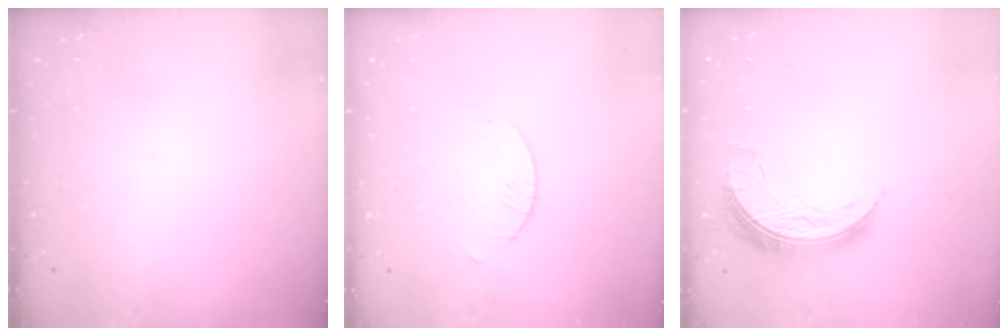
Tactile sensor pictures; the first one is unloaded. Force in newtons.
{"total": 2.1, "press": 2.1, "slide": 0.3}
{"total": 7.7, "press": 7.7, "slide": 0.3}